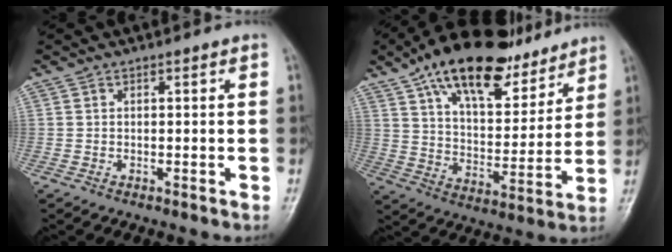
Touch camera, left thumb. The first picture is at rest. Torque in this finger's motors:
{"motor_torque": [1.34, 1.34, 1.38, -1.38, 0.40]}